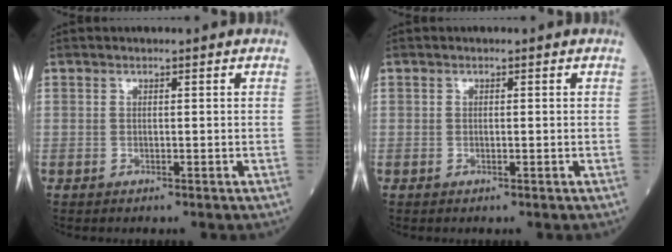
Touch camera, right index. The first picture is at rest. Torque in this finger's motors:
{"motor_torque": [-0.19, -0.08, -0.03, -0.01]}